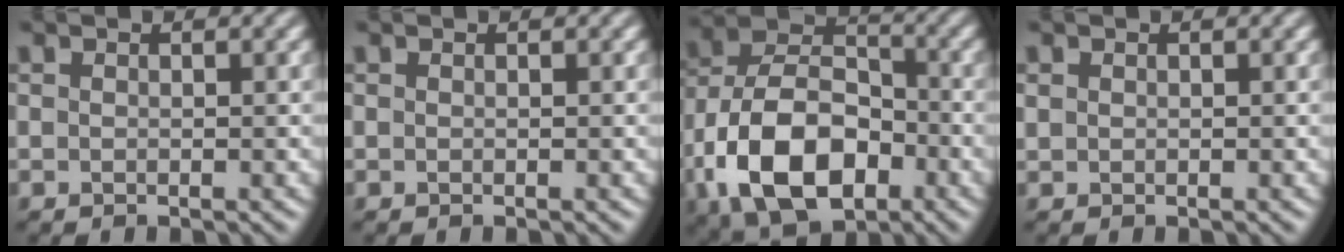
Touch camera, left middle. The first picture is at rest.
{"total": 0.0}
{"total": 13.1, "force": [-5.0, 8.2, 8.9], "torque": [-0.179, -0.007, -0.102]}
{"total": 0.5, "force": [0.3, 0.4, 0.1], "torque": [0.001, -0.001, 0.008]}